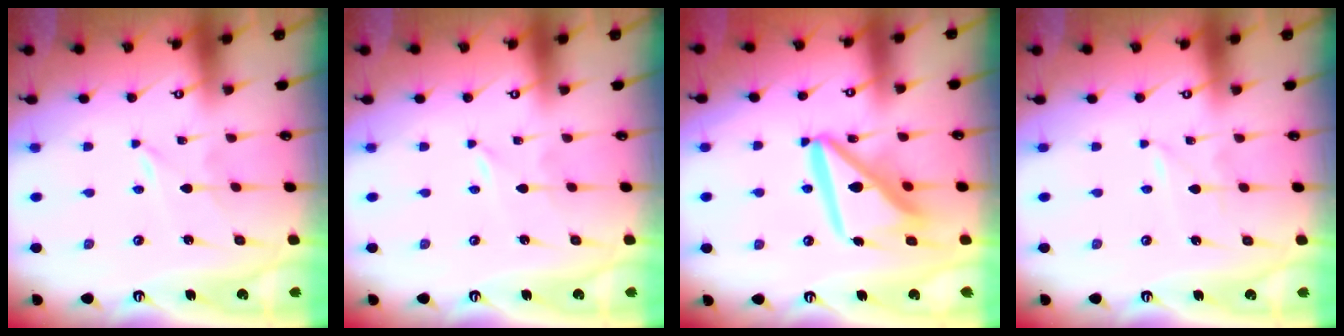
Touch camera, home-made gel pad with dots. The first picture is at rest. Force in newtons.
{"total": 0.0}
{"total": 15.1, "press": 15.0, "slide": 1.8}
{"total": 0.0}